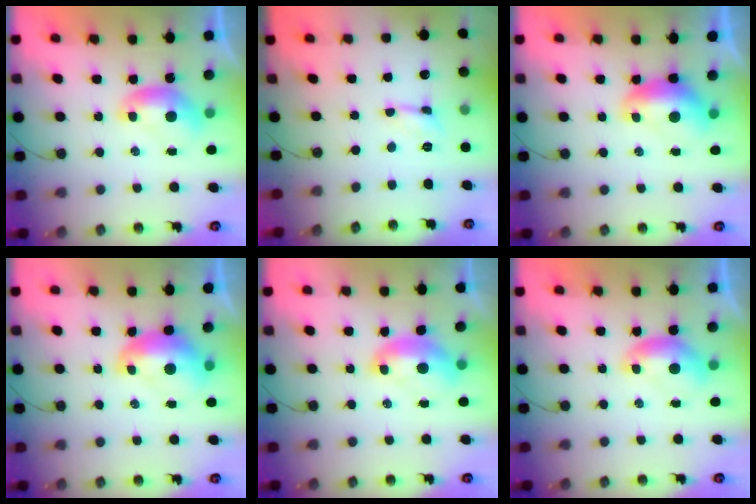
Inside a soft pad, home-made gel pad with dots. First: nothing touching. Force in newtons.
{"total": 0.0}
{"total": 1.6, "press": 1.4, "slide": 0.6}
{"total": 2.6, "press": 2.5, "slide": 0.7}
{"total": 2.1, "press": 2.0, "slide": 0.6}
{"total": 0.0}